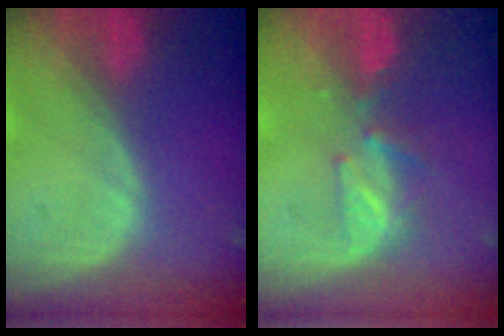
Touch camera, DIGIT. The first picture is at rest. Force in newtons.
{"total": 3.7, "press": 3.6, "slide": 0.8}